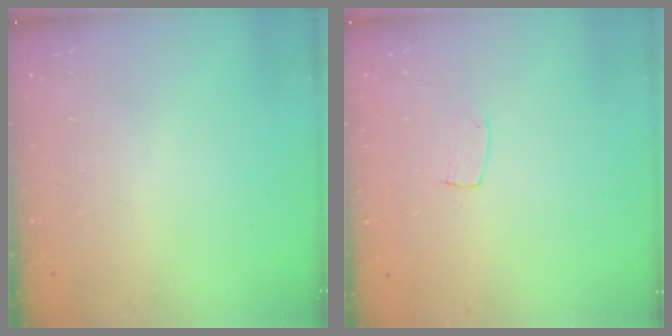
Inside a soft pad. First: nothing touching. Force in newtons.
{"total": 3.7, "press": 3.7, "slide": 0.2}